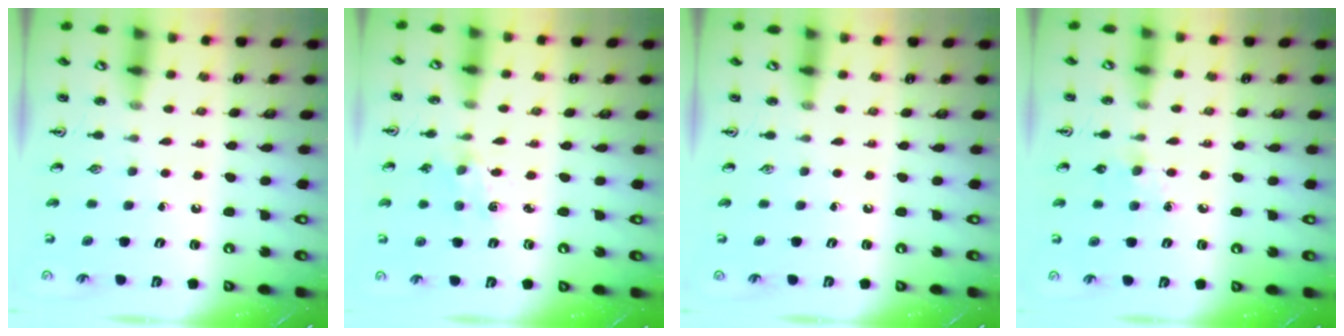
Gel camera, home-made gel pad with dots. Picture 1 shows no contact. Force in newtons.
{"total": 1.8, "press": 1.8, "slide": 0.4}
{"total": 0.0}
{"total": 7.5, "press": 7.4, "slide": 0.9}